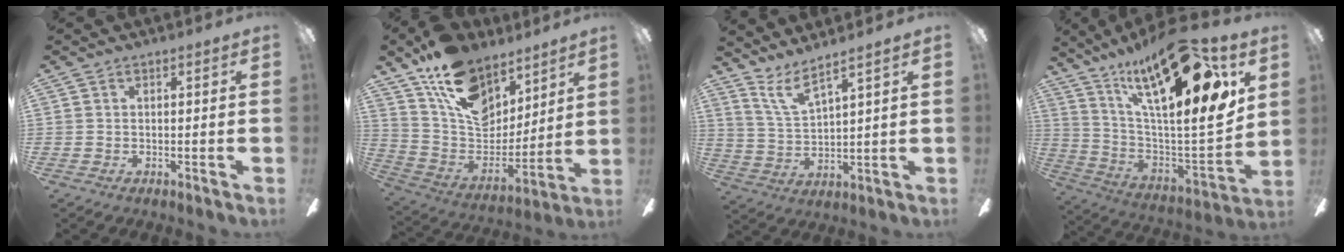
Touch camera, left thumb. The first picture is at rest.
{"total": 18.7, "force": [11.8, 11.3, 9.1], "torque": [-0.171, -0.067, 0.224]}
{"total": 7.9, "force": [6.4, 1.3, 4.5], "torque": [-0.104, -0.033, 0.117]}
{"total": 26.5, "force": [15.5, 6.8, 20.4], "torque": [-0.346, -0.096, 0.249]}